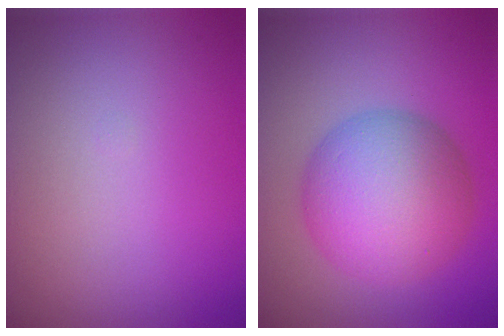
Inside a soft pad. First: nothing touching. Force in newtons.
{"total": 8.4, "press": 8.4, "slide": 0.2}